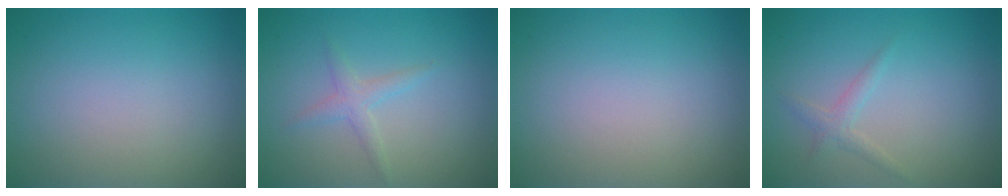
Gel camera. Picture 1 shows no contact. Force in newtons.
{"total": 1.5, "press": 1.5, "slide": 0.1}
{"total": 0.0}
{"total": 1.3, "press": 1.3, "slide": 0.0}